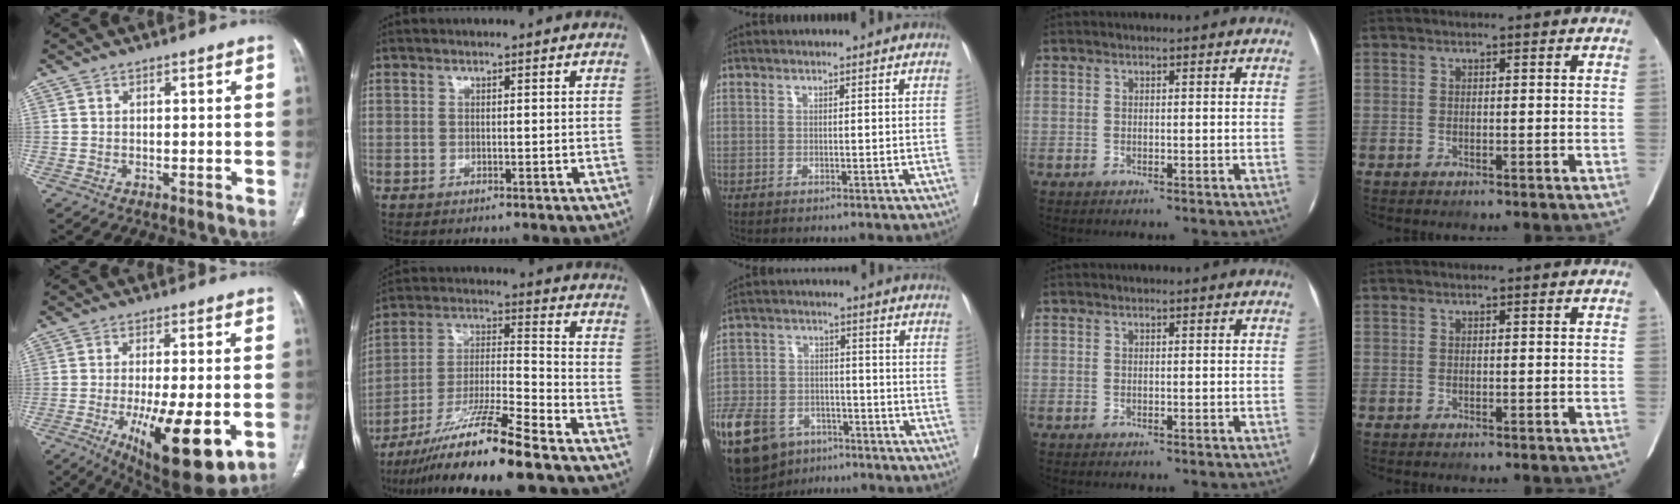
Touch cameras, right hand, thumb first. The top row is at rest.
{"thumb": {"total": 18.2, "force": [-5.5, 5.8, 16.4], "torque": [-0.234, -0.020, -0.066]}, "index": {"total": 15.1, "force": [-11.3, -0.9, 10.0], "torque": [-0.186, -0.020, -0.203]}, "middle": {"total": 21.7, "force": [-13.3, 13.3, 10.9], "torque": [-0.316, -0.023, -0.219]}}